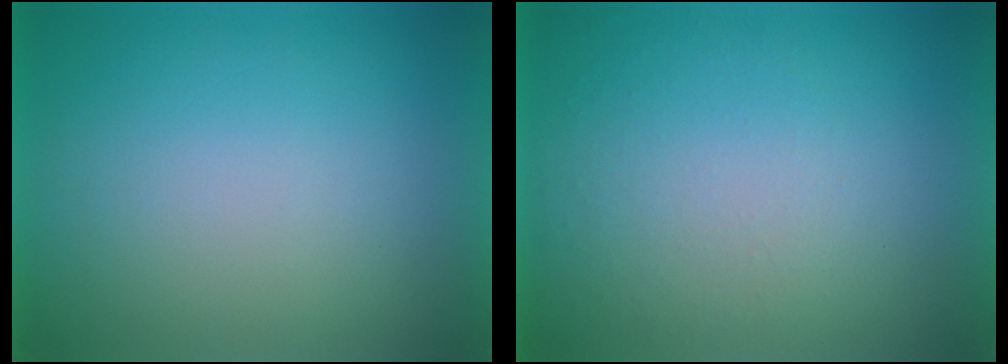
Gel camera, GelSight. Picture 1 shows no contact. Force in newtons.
{"total": 1.0}